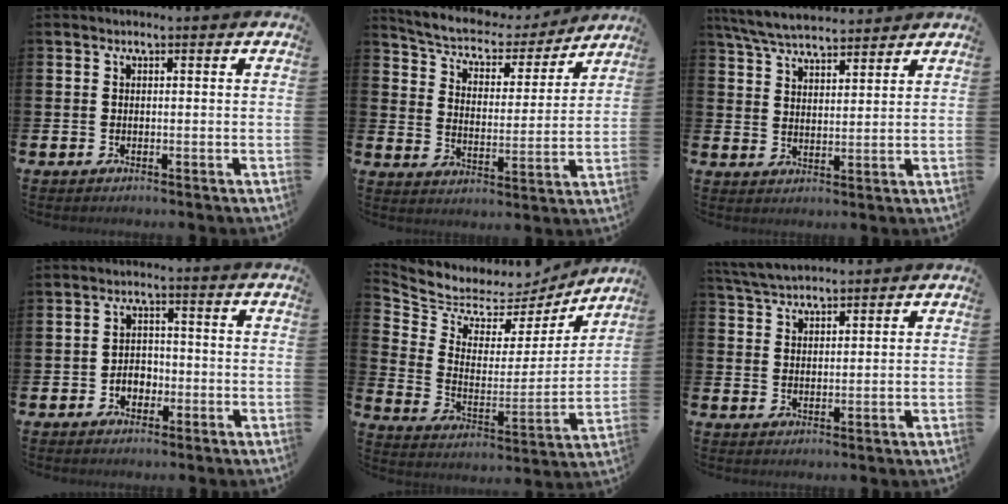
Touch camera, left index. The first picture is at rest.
{"total": 6.2, "force": [5.8, 1.6, 1.5], "torque": [-0.059, -0.047, 0.095]}
{"total": 6.3, "force": [6.0, 1.0, 1.6], "torque": [-0.053, -0.022, 0.109]}
{"total": 2.9, "force": [-1.4, 2.2, 1.2], "torque": [-0.019, 0.002, -0.032]}
{"total": 6.0, "force": [5.5, 2.4, -0.1], "torque": [-0.046, -0.052, 0.092]}
{"total": 4.3, "force": [4.2, 0.6, 0.6], "torque": [-0.029, -0.012, 0.078]}